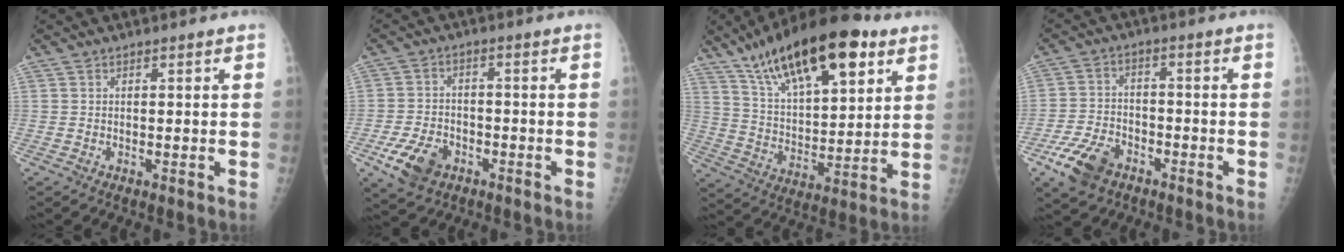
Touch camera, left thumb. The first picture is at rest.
{"total": 8.1, "force": [-3.9, 5.3, 4.6], "torque": [-0.082, 0.013, -0.066]}
{"total": 23.7, "force": [13.6, 9.2, 17.2], "torque": [-0.259, -0.036, 0.235]}
{"total": 9.2, "force": [-5.3, 5.7, 4.9], "torque": [-0.091, 0.018, -0.096]}